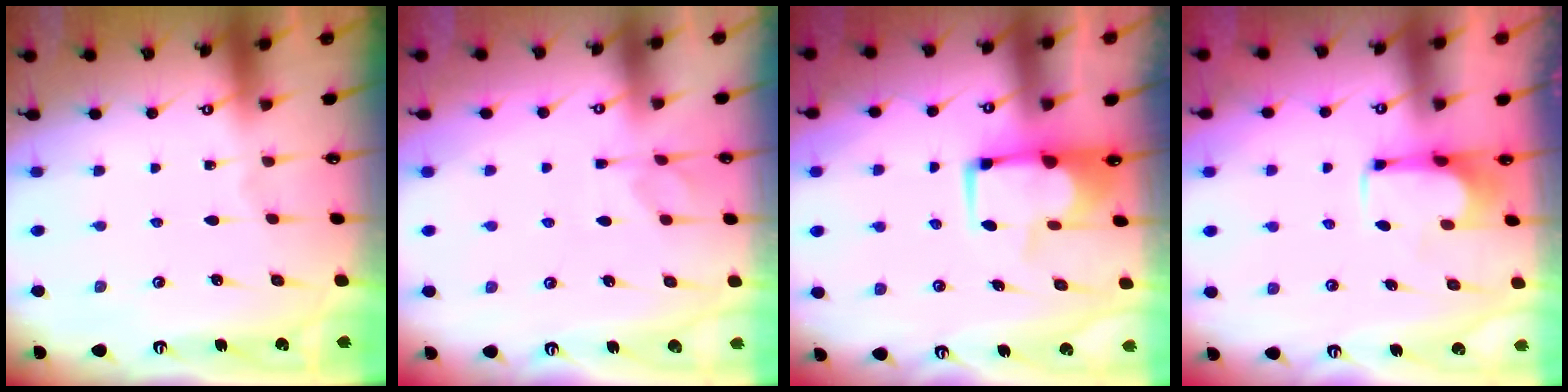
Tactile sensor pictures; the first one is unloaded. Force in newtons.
{"total": 2.3, "press": 2.0, "slide": 1.2}
{"total": 1.7, "press": 1.4, "slide": 0.8}
{"total": 0.8, "press": 0.1, "slide": 0.8}